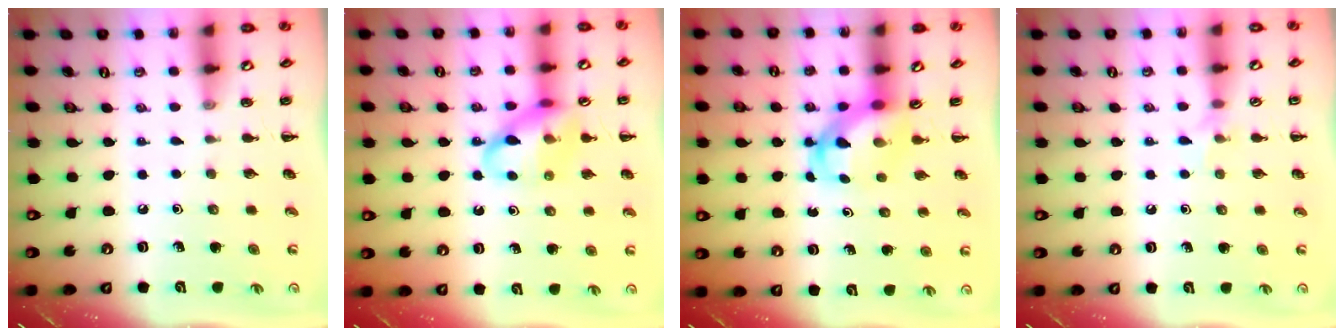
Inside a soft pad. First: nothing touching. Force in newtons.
{"total": 13.4, "press": 13.2, "slide": 2.3}
{"total": 4.4, "press": 4.3, "slide": 0.7}
{"total": 4.5, "press": 4.4, "slide": 1.1}